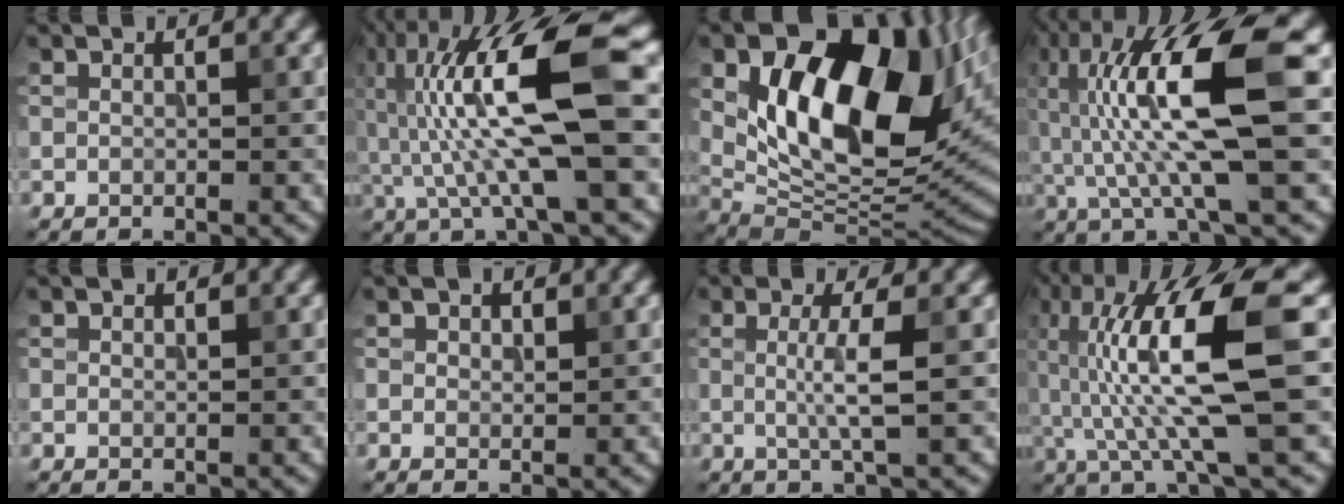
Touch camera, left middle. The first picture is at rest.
{"total": 11.7, "force": [0.4, 2.5, 11.4], "torque": [-0.222, 0.023, 0.006]}
{"total": 15.6, "force": [4.7, 8.5, 12.3], "torque": [-0.183, -0.004, 0.075]}
{"total": 11.5, "force": [0.9, 2.3, 11.2], "torque": [-0.221, 0.015, 0.016]}
{"total": 0.0}
{"total": 0.8, "force": [0.5, 0.6, 0.3], "torque": [-0.004, -0.003, 0.007]}
{"total": 3.2, "force": [0.1, 0.5, 3.2], "torque": [-0.059, -0.002, -0.002]}
{"total": 12.0, "force": [0.4, 2.0, 11.8], "torque": [-0.222, 0.018, 0.012]}